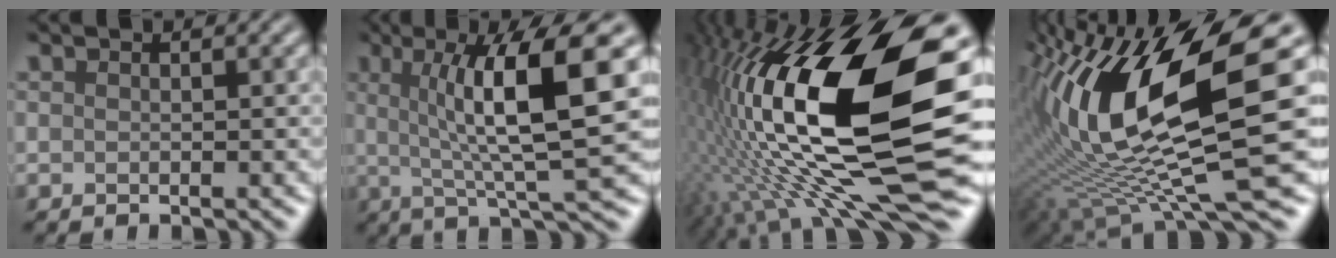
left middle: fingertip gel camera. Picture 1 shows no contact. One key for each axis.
{"total": 9.8, "fx": 1.3, "fy": 1.8, "fz": 9.6, "tx": -0.134, "ty": -0.002, "tz": 0.030}
{"total": 19.9, "fx": 0.3, "fy": 7.9, "fz": 18.2, "tx": -0.342, "ty": -0.009, "tz": 0.008}
{"total": 14.8, "fx": 1.6, "fy": 4.9, "fz": 13.9, "tx": -0.274, "ty": -0.009, "tz": 0.041}